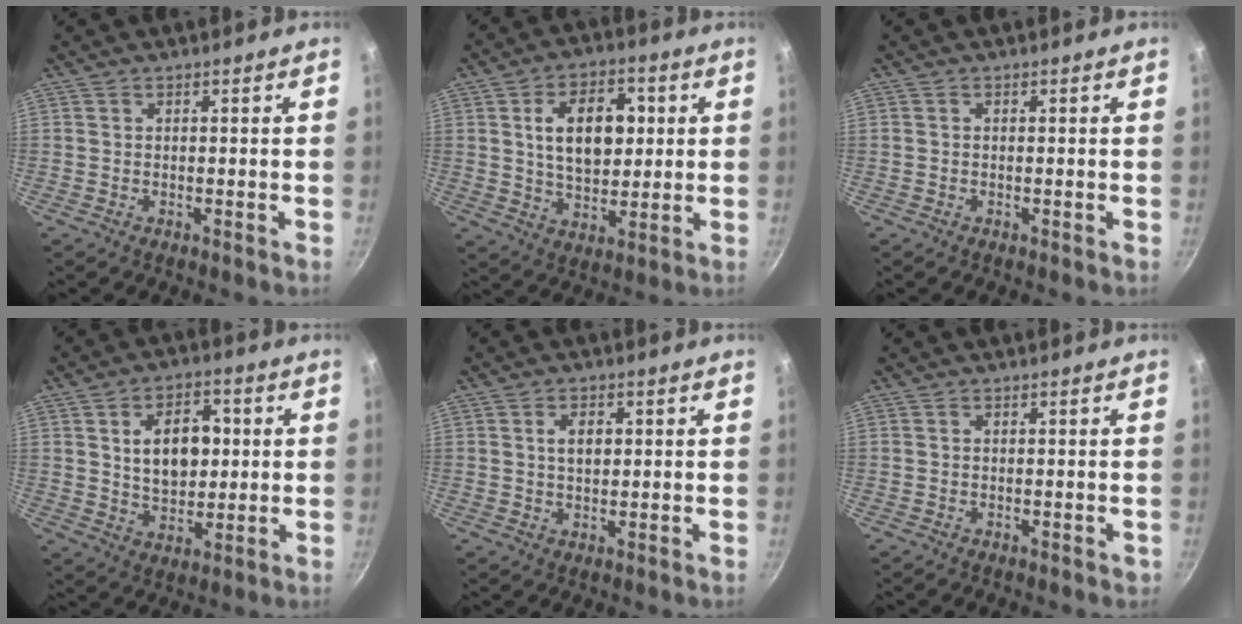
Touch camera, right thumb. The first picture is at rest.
{"total": 14.0, "force": [2.7, 9.0, 10.4], "torque": [-0.132, -0.004, 0.045]}
{"total": 0.0}
{"total": 12.0, "force": [2.0, 8.0, 8.7], "torque": [-0.104, -0.002, 0.036]}
{"total": 3.9, "force": [0.8, 2.5, 2.9], "torque": [-0.038, 0.002, 0.014]}
{"total": 0.7, "force": [-0.3, 0.4, 0.4], "torque": [-0.003, 0.002, -0.005]}